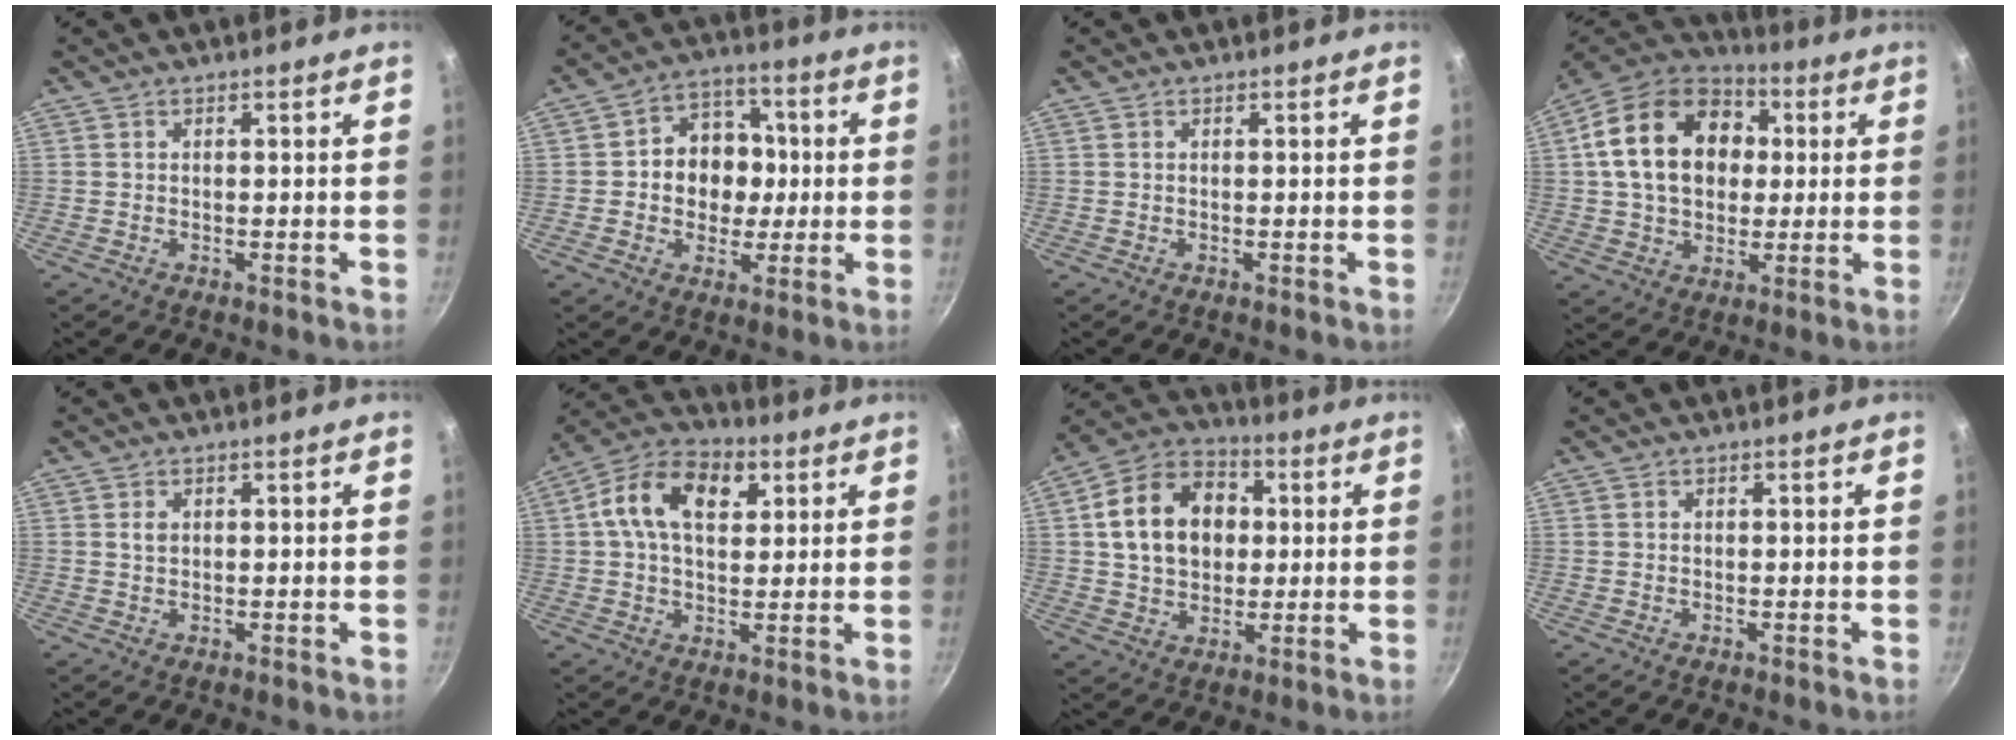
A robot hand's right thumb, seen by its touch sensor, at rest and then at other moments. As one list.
[{"total": 11.6, "force": [0.2, 9.7, 6.4], "torque": [-0.051, 0.013, -0.006]}, {"total": 0.0}, {"total": 21.0, "force": [3.8, 15.5, 13.7], "torque": [-0.213, 0.025, 0.057]}, {"total": 1.6, "force": [0.5, 1.2, 1.0], "torque": [-0.015, 0.001, 0.008]}, {"total": 13.6, "force": [4.0, 8.7, 9.6], "torque": [-0.146, 0.010, 0.051]}, {"total": 16.1, "force": [2.5, 12.2, 10.2], "torque": [-0.143, 0.021, 0.034]}, {"total": 0.0}]